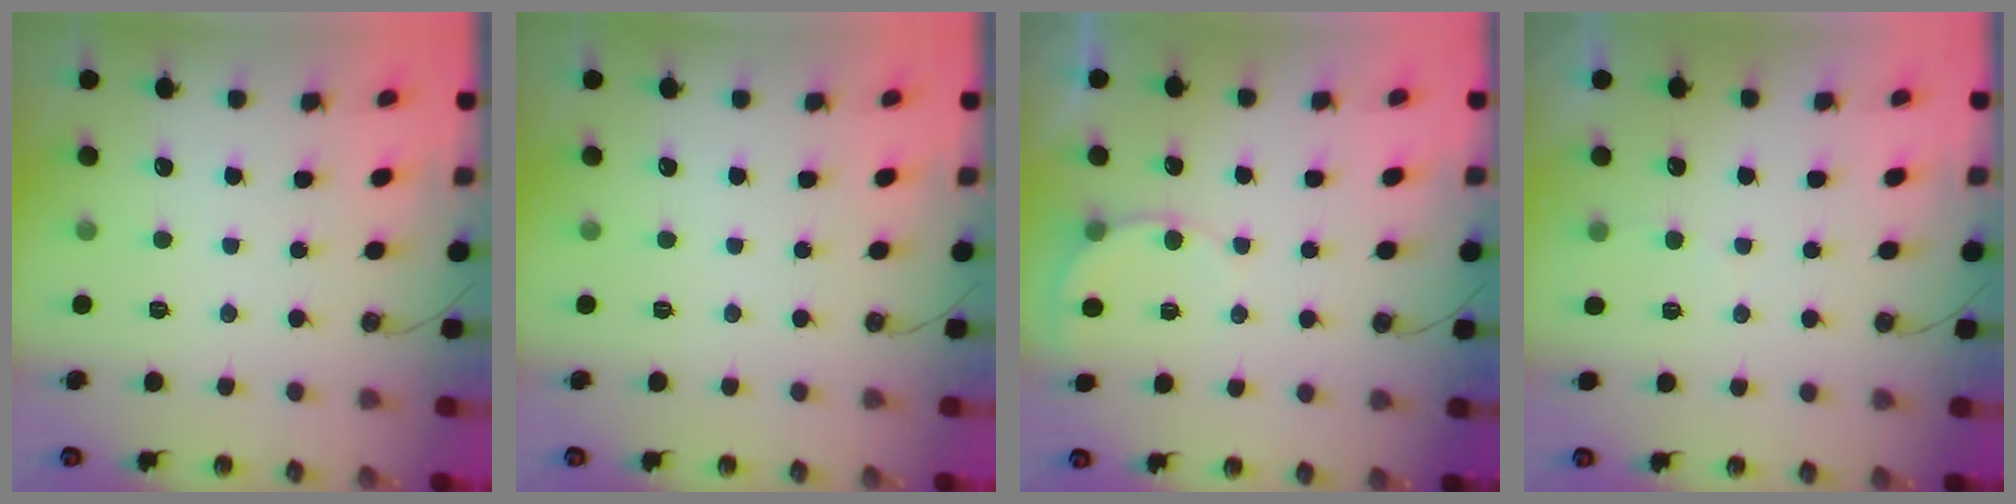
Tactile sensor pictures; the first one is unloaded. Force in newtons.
{"total": 0.0}
{"total": 3.8, "press": 3.8, "slide": 0.4}
{"total": 3.0, "press": 2.9, "slide": 0.3}